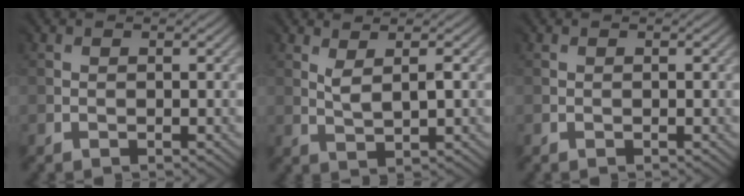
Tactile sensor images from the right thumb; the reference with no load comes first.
{"total": 1.8, "force": [1.5, 0.0, 0.9], "torque": [-0.026, -0.006, 0.033]}
{"total": 0.0}